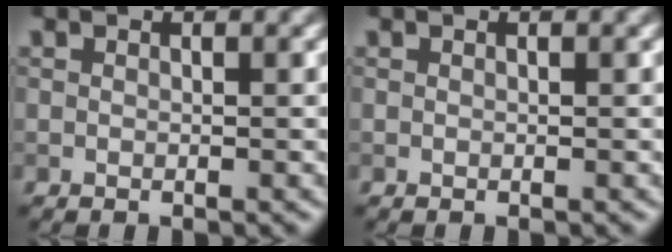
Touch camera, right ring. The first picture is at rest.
{"total": 0.0}